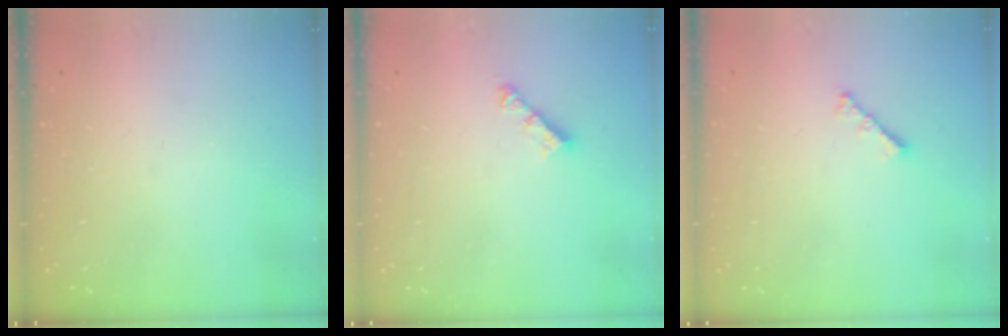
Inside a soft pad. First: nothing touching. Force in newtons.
{"total": 4.2, "press": 4.2, "slide": 0.3}
{"total": 2.4, "press": 2.3, "slide": 0.6}